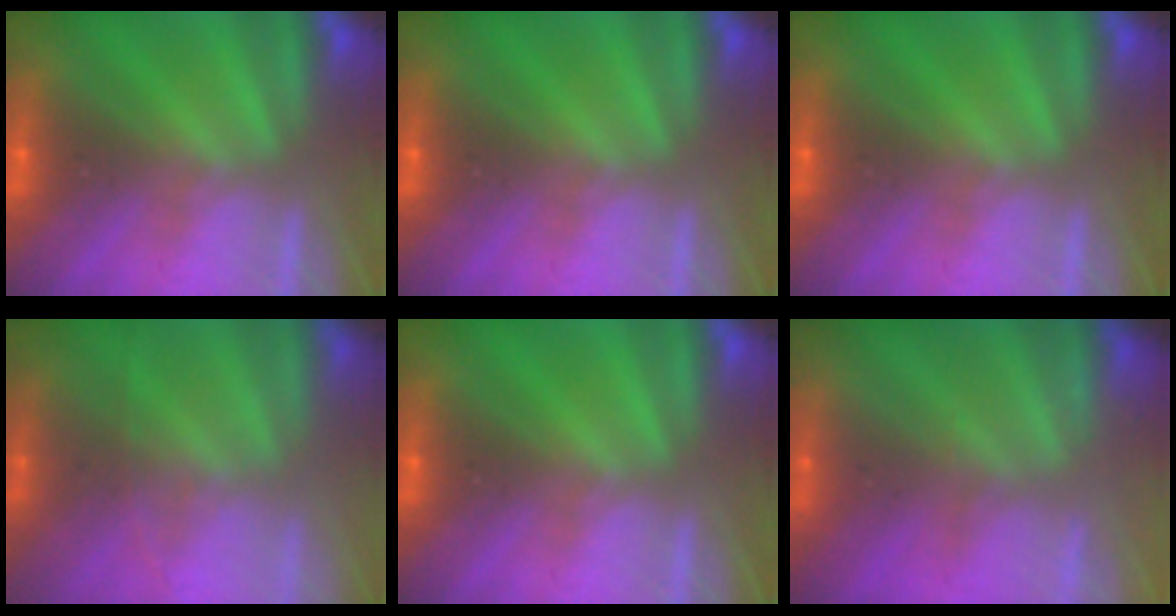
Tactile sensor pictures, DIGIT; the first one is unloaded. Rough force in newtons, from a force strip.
{"total": 0.0}
{"total": 0.0}
{"total": 1.8}
{"total": 0.0}
{"total": 2.3}